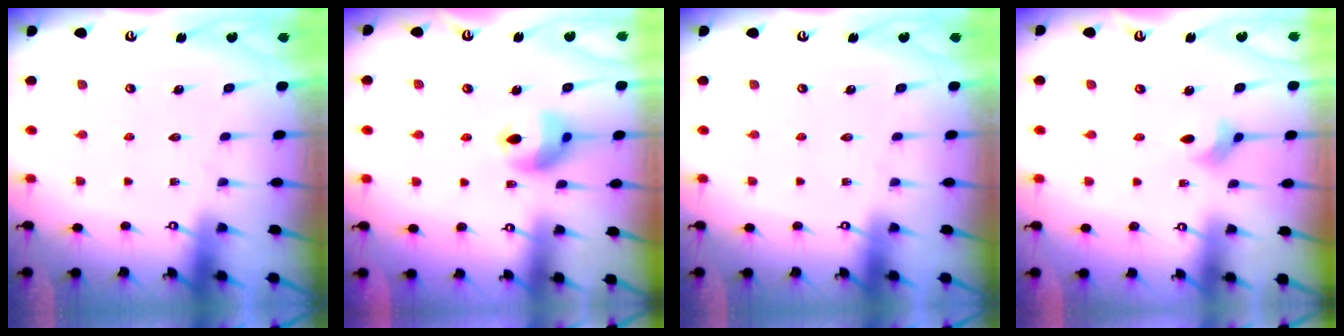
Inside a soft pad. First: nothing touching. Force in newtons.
{"total": 11.9, "press": 11.8, "slide": 1.6}
{"total": 0.0}
{"total": 2.6, "press": 2.5, "slide": 0.6}